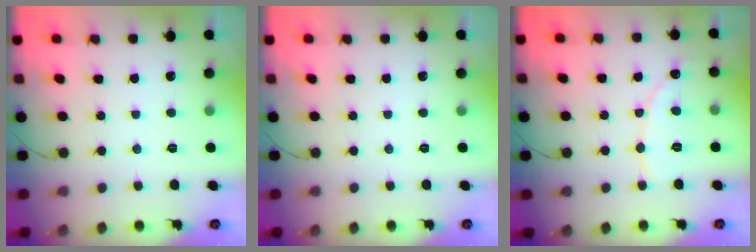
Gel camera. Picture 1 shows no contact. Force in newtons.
{"total": 0.0}
{"total": 7.5, "press": 7.4, "slide": 0.6}